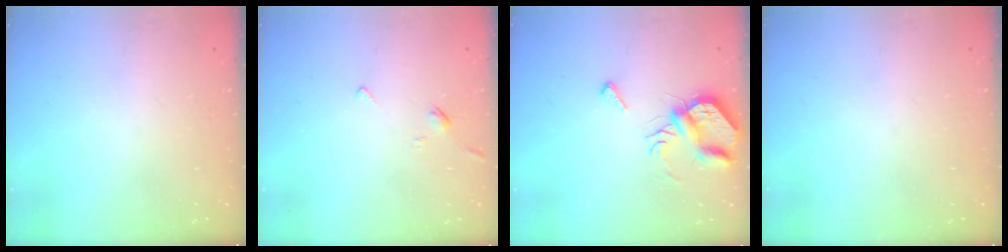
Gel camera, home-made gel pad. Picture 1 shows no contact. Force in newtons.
{"total": 2.1, "press": 2.0, "slide": 0.6}
{"total": 8.4, "press": 8.3, "slide": 1.0}
{"total": 0.0}